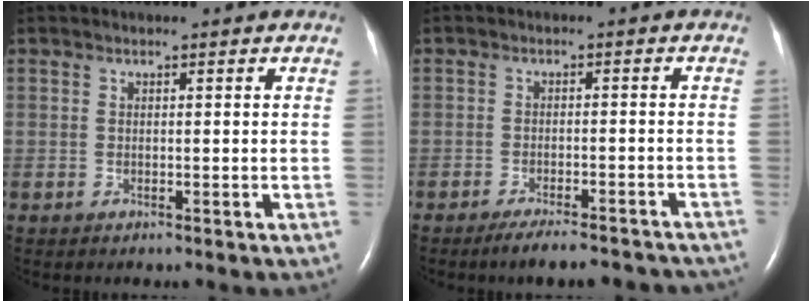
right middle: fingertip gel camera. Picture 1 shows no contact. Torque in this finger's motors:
{"motor_torque": [0.14, -0.15, 0.02, 0.01]}